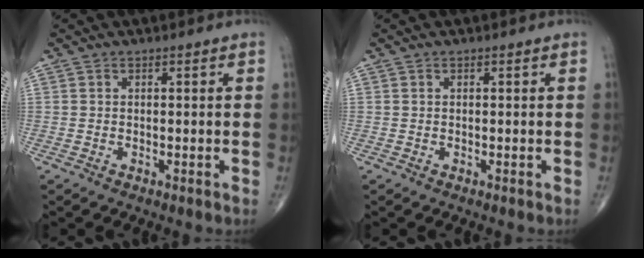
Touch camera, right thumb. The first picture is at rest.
{"total": 0.0}